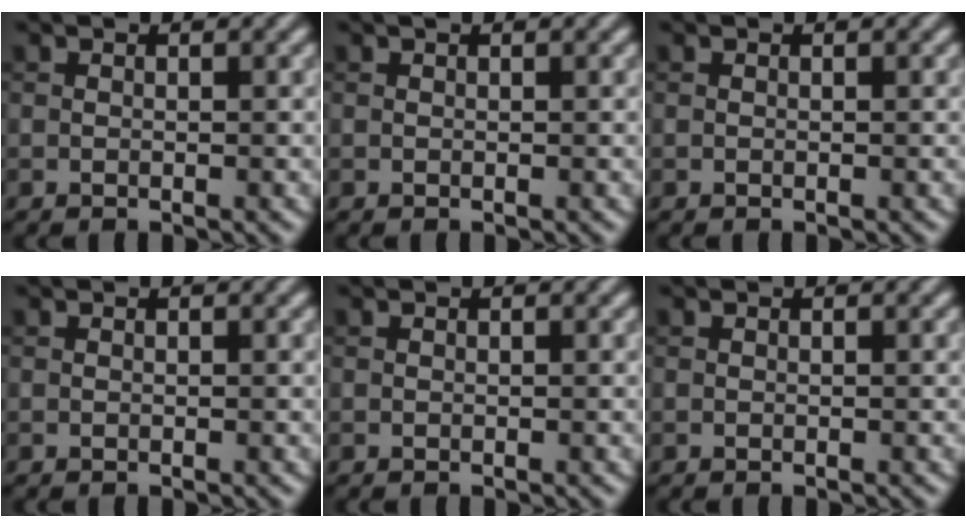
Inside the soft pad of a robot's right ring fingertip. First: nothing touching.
{"total": 0.0}
{"total": 0.0}
{"total": 0.0}
{"total": 0.0}
{"total": 0.0}